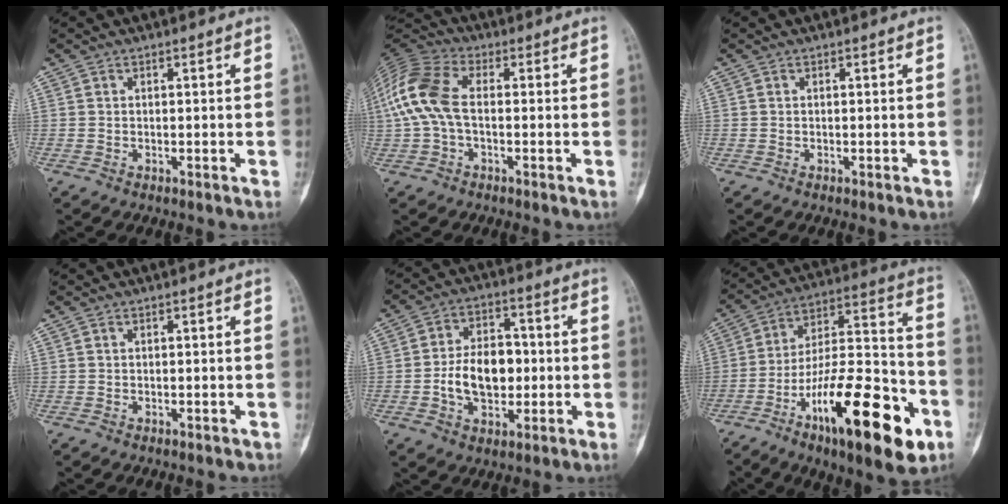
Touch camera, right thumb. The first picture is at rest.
{"total": 12.2, "force": [0.1, 7.0, 10.0], "torque": [-0.229, 0.030, -0.006]}
{"total": 0.0}
{"total": 0.0}
{"total": 11.4, "force": [-1.1, 7.5, 8.5], "torque": [-0.115, 0.020, -0.020]}
{"total": 27.2, "force": [-12.3, 8.9, 22.6], "torque": [-0.339, 0.065, -0.191]}